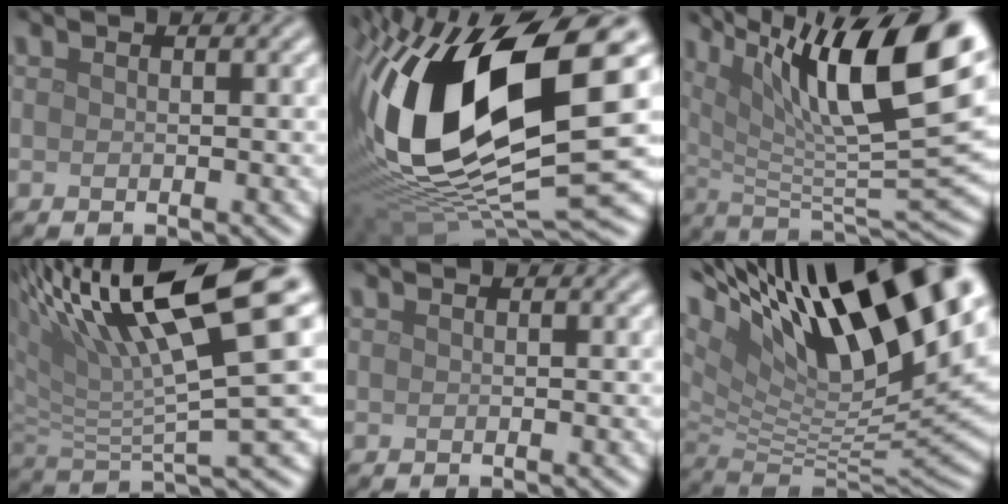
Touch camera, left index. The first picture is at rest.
{"total": 17.8, "force": [3.7, 8.0, 15.5], "torque": [-0.307, -0.002, 0.062]}
{"total": 15.4, "force": [7.8, 4.2, 12.6], "torque": [-0.208, 0.002, 0.139]}
{"total": 12.2, "force": [6.2, 2.4, 10.2], "torque": [-0.171, 0.008, 0.106]}
{"total": 0.0}
{"total": 17.4, "force": [8.7, 6.4, 13.6], "torque": [-0.247, 0.029, 0.154]}